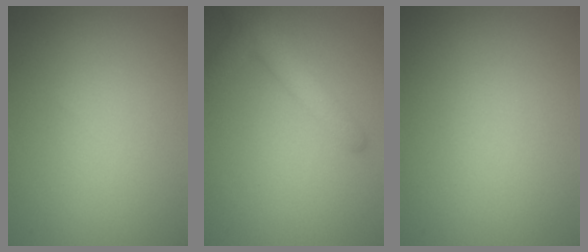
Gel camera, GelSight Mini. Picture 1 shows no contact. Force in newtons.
{"total": 3.0, "press": 3.0, "slide": 0.2}
{"total": 0.0}